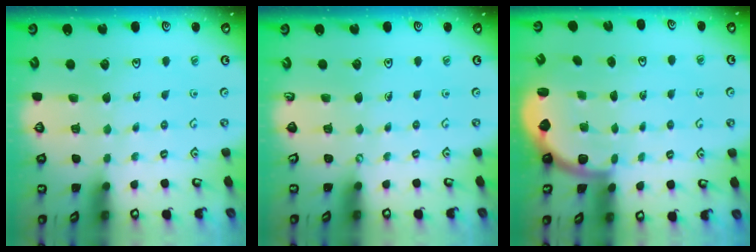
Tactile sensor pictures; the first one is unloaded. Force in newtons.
{"total": 0.0}
{"total": 2.1, "press": 2.0, "slide": 0.8}